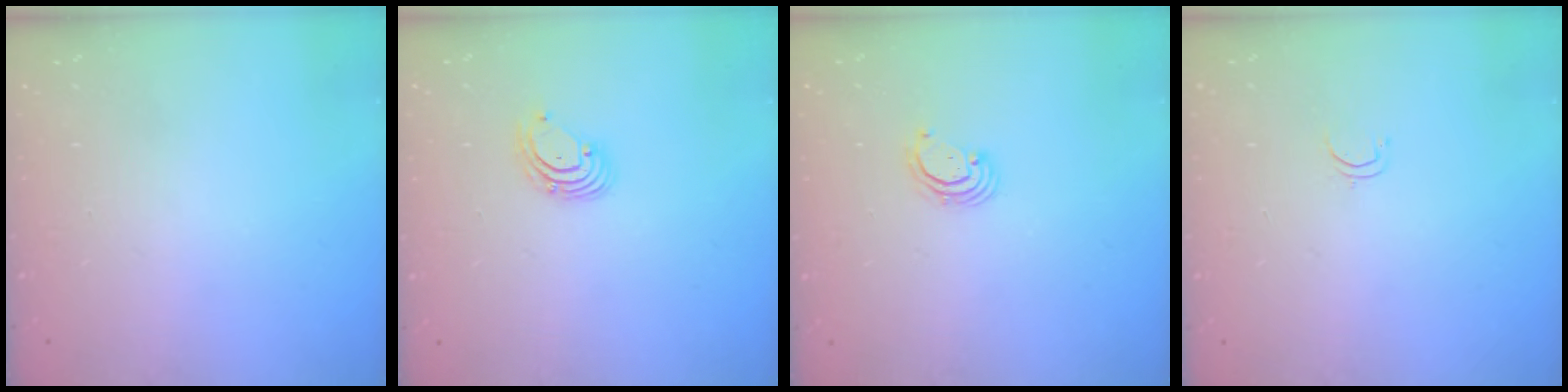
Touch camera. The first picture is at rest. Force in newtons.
{"total": 2.6, "press": 2.6, "slide": 0.1}
{"total": 2.8, "press": 2.8, "slide": 0.3}
{"total": 3.3, "press": 3.2, "slide": 0.2}